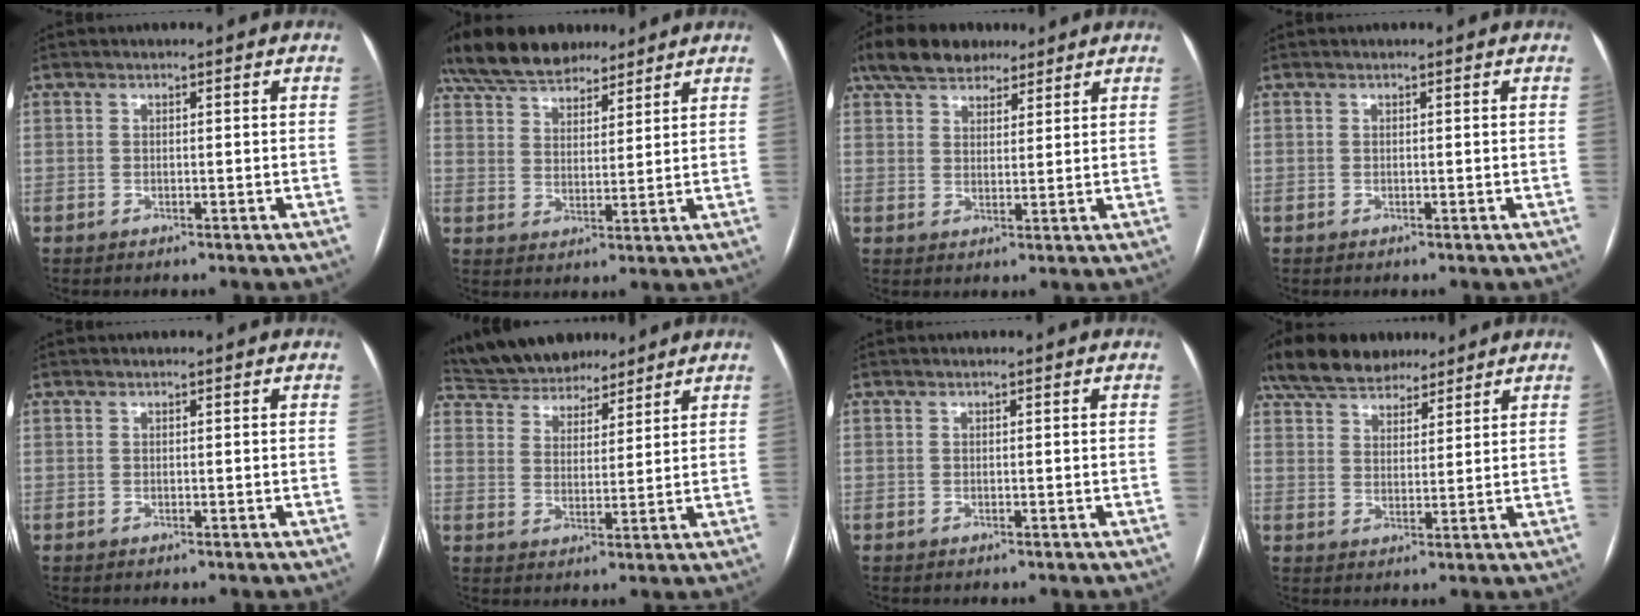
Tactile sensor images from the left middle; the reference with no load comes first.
{"total": 14.2, "force": [11.6, 5.5, 6.2], "torque": [-0.118, 0.038, 0.200]}
{"total": 9.3, "force": [7.1, 4.5, 4.0], "torque": [-0.068, 0.033, 0.123]}
{"total": 0.0}
{"total": 0.0}
{"total": 12.3, "force": [11.0, 4.5, 3.3], "torque": [-0.056, 0.030, 0.187]}
{"total": 0.0}
{"total": 11.0, "force": [8.6, 4.9, 4.6], "torque": [-0.080, 0.039, 0.149]}